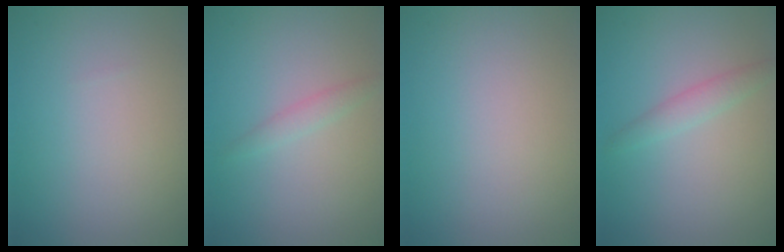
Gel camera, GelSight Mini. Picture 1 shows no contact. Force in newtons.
{"total": 1.2, "press": 1.2, "slide": 0.1}
{"total": 0.0}
{"total": 1.6, "press": 1.6, "slide": 0.1}